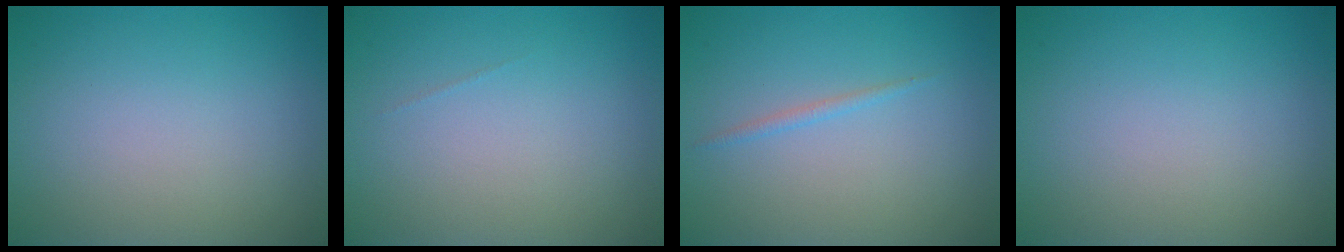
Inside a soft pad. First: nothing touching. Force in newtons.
{"total": 0.0}
{"total": 0.8, "press": 0.8, "slide": 0.1}
{"total": 0.0}